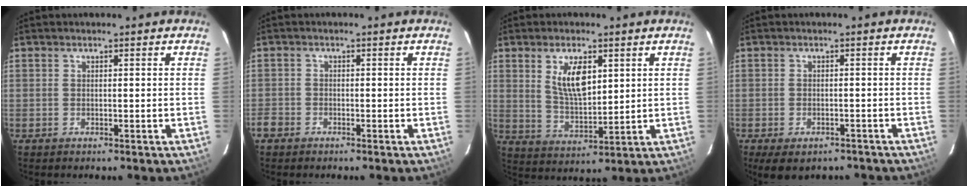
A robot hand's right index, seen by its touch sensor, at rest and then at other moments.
{"total": 2.8, "force": [-1.9, 2.0, 0.5], "torque": [-0.015, 0.001, -0.038]}
{"total": 8.6, "force": [3.2, 3.9, 7.0], "torque": [-0.125, -0.001, 0.071]}
{"total": 7.9, "force": [-5.8, 3.6, 4.1], "torque": [-0.084, -0.019, -0.077]}